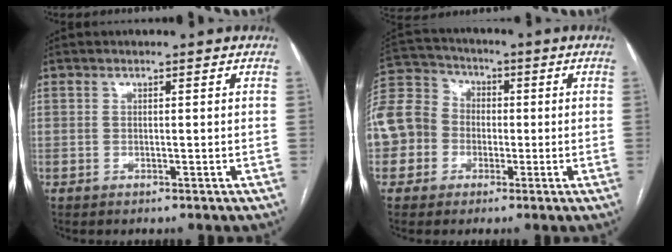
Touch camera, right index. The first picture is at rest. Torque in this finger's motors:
{"motor_torque": [2.15, -0.01, 1.05, 0.21]}